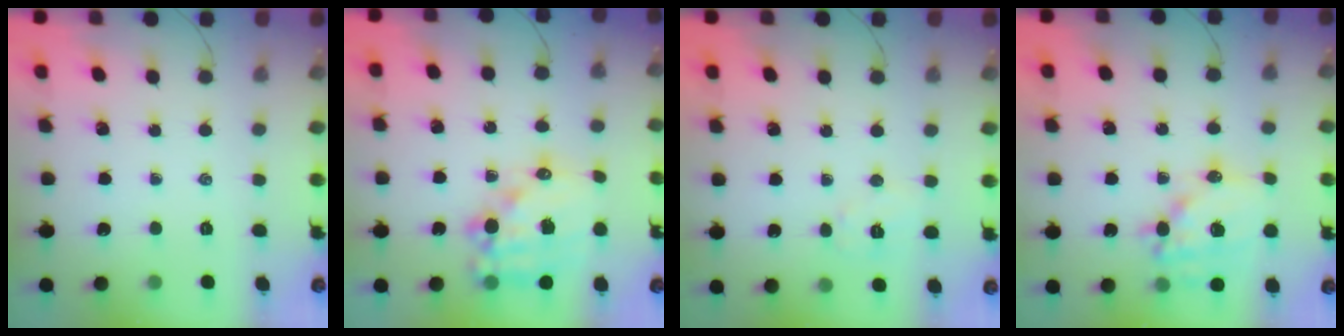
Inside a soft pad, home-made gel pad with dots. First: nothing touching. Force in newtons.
{"total": 15.8, "press": 15.5, "slide": 3.2}
{"total": 4.5, "press": 4.4, "slide": 0.7}
{"total": 15.8, "press": 15.4, "slide": 3.4}